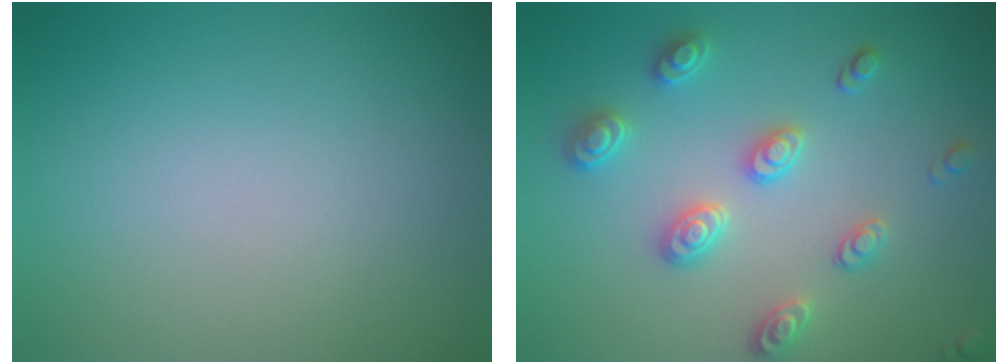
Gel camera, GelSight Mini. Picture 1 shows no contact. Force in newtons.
{"total": 3.0, "press": 2.9, "slide": 0.6}